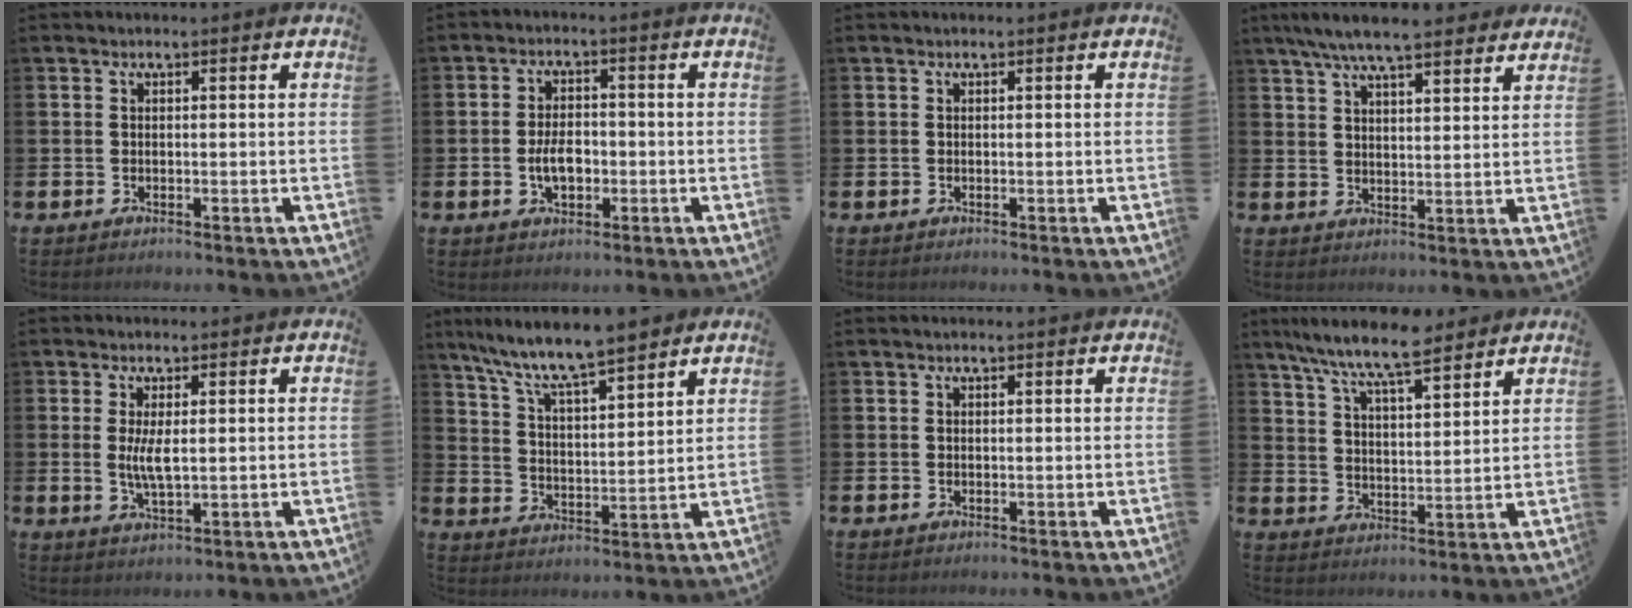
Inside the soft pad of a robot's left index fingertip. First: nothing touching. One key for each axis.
{"total": 4.1, "fx": -0.8, "fy": 2.5, "fz": 3.2, "tx": -0.044, "ty": 0.000, "tz": -0.019}
{"total": 0.0}
{"total": 7.1, "fx": 6.5, "fy": 0.9, "fz": 2.7, "tx": -0.069, "ty": -0.022, "tz": 0.119}
{"total": 3.4, "fx": 0.6, "fy": 1.1, "fz": 3.2, "tx": -0.055, "ty": 0.000, "tz": 0.007}
{"total": 8.5, "fx": 7.8, "fy": 0.6, "fz": 3.2, "tx": -0.096, "ty": -0.049, "tz": 0.139}
{"total": 0.0}
{"total": 8.8, "fx": 7.9, "fy": 1.1, "fz": 3.6, "tx": -0.086, "ty": -0.039, "tz": 0.139}